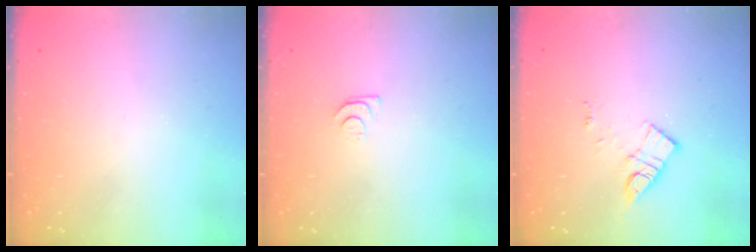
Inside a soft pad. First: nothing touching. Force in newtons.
{"total": 4.1, "press": 4.1, "slide": 0.5}
{"total": 10.4, "press": 10.4, "slide": 0.6}